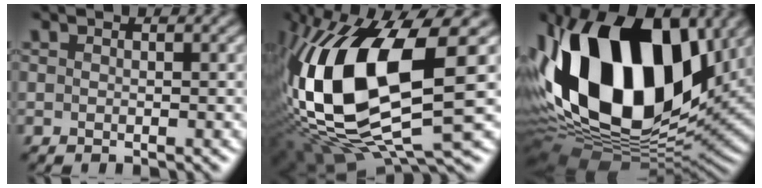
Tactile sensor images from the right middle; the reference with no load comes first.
{"total": 14.8, "force": [-0.2, 6.7, 13.3], "torque": [-0.269, -0.006, -0.008]}
{"total": 18.3, "force": [4.4, 11.4, 13.6], "torque": [-0.267, 0.012, 0.063]}